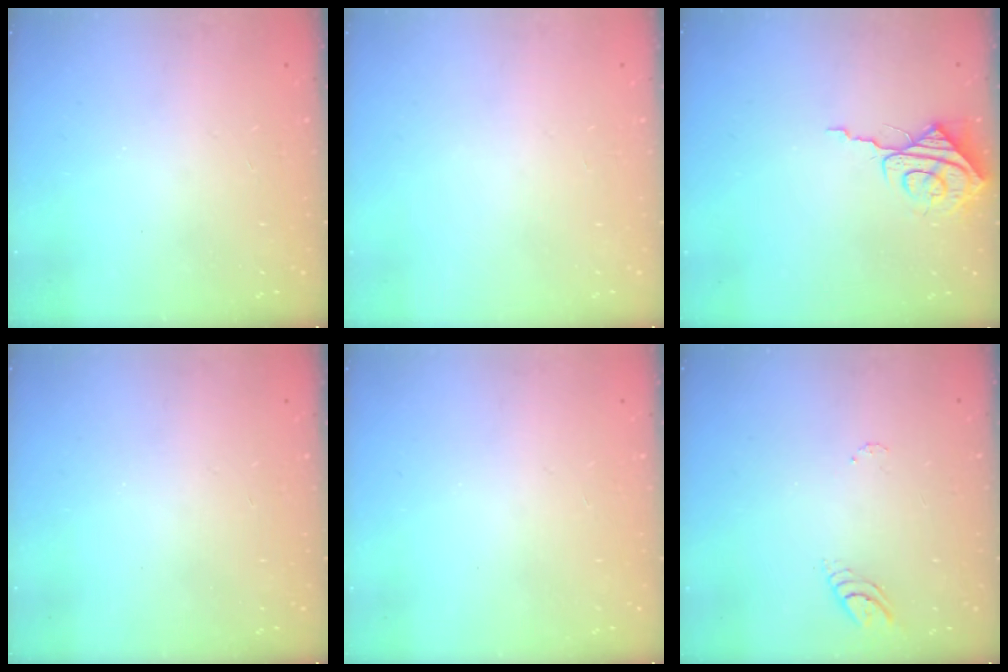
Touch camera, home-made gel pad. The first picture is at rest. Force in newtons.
{"total": 0.0}
{"total": 7.6, "press": 7.6, "slide": 0.5}
{"total": 0.0}
{"total": 0.0}
{"total": 3.6, "press": 3.5, "slide": 0.4}